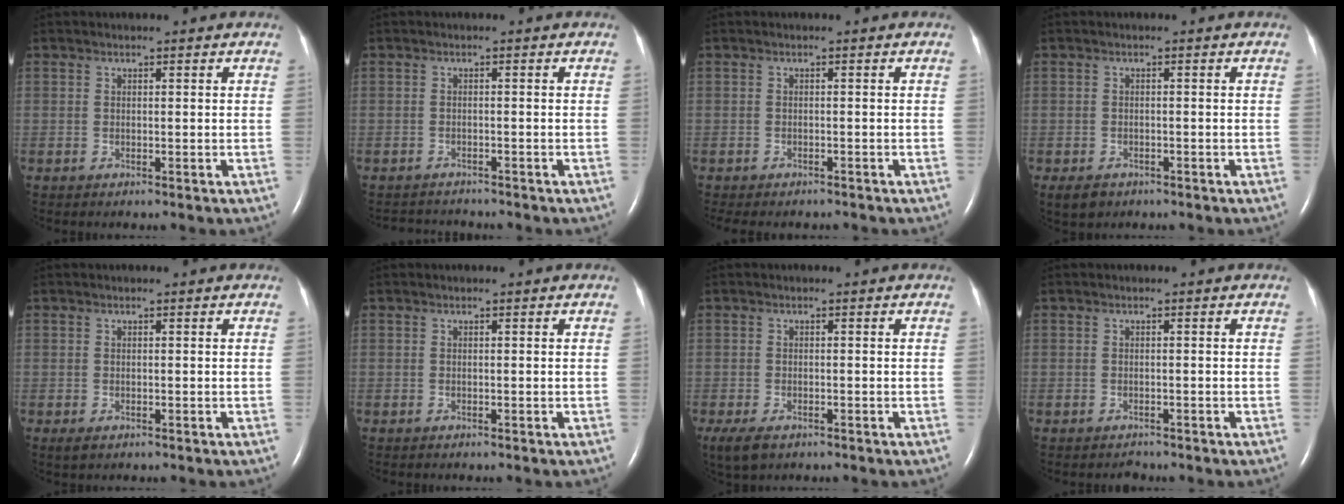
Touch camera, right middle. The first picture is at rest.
{"total": 3.5, "force": [-3.5, 0.3, 0.0], "torque": [0.000, -0.010, -0.051]}
{"total": 7.7, "force": [-6.7, 2.5, 2.9], "torque": [-0.042, -0.002, -0.080]}
{"total": 3.1, "force": [-2.1, 2.0, 1.1], "torque": [-0.019, -0.002, -0.028]}
{"total": 1.1, "force": [-0.6, 0.6, 0.7], "torque": [-0.013, -0.001, -0.003]}
{"total": 0.0}
{"total": 5.1, "force": [-3.3, 2.6, 2.9], "torque": [-0.063, -0.012, -0.054]}
{"total": 0.8, "force": [-0.7, 0.3, -0.1], "torque": [-0.001, -0.002, -0.012]}